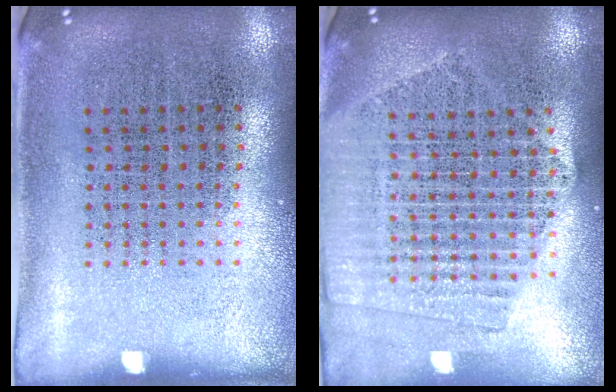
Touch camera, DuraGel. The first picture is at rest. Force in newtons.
{"total": 2.1, "press": 1.9, "slide": 0.9}